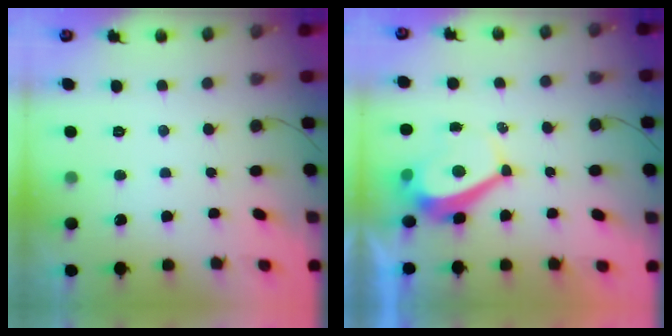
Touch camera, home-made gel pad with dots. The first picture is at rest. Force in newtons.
{"total": 4.0, "press": 3.9, "slide": 0.3}